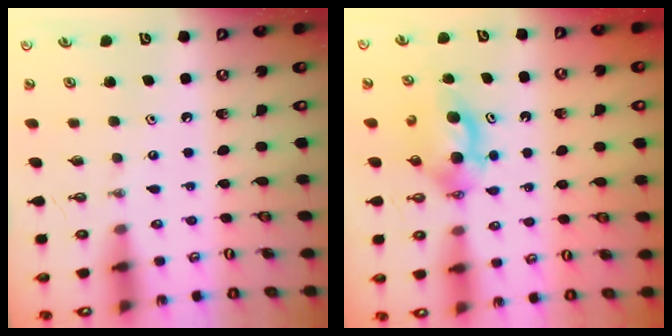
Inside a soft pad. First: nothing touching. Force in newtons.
{"total": 6.9, "press": 5.1, "slide": 4.7}